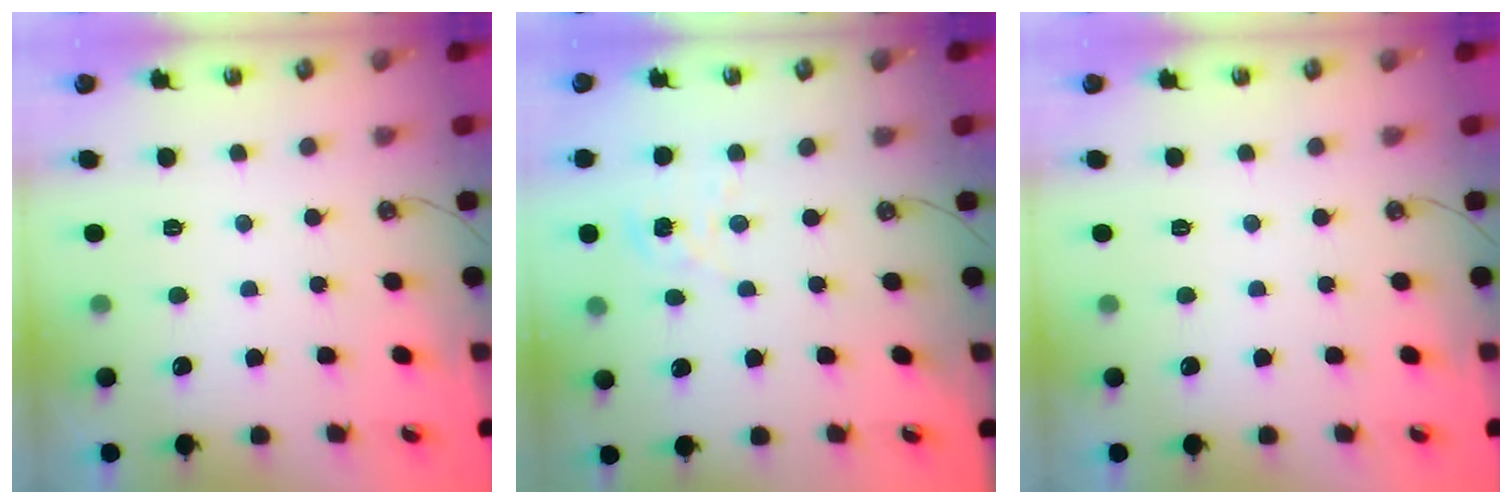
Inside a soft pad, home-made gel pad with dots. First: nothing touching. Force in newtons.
{"total": 2.5, "press": 2.5, "slide": 0.3}
{"total": 0.0}